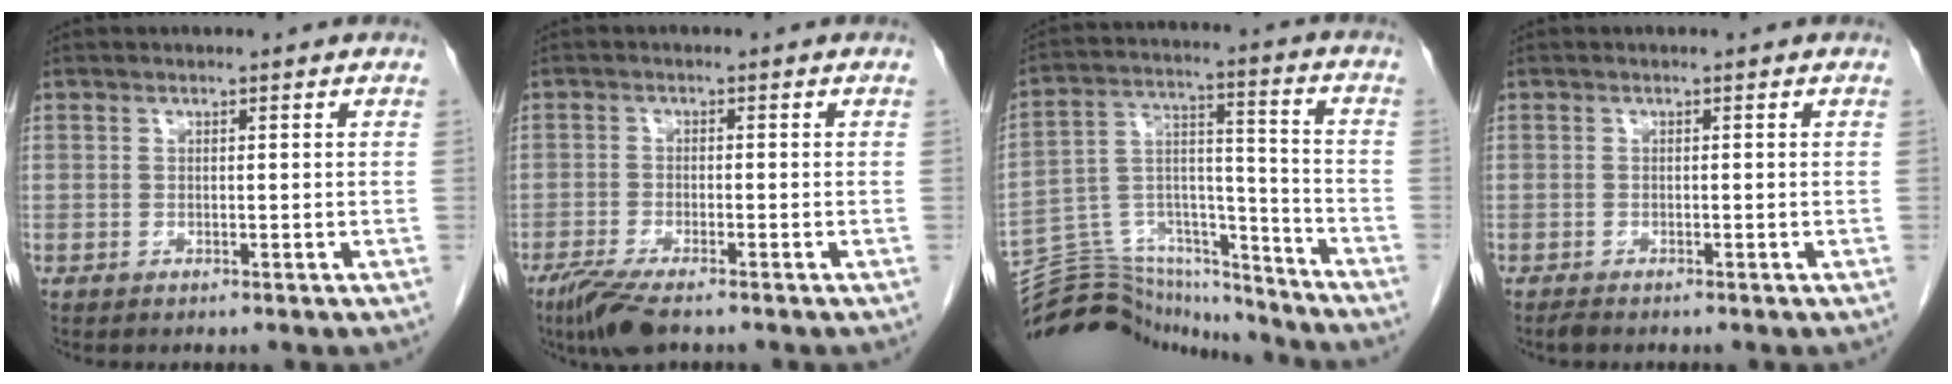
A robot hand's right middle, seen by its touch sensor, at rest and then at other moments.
{"total": 5.9, "force": [-4.3, 0.9, 4.0], "torque": [-0.078, -0.016, -0.074]}
{"total": 19.9, "force": [-19.1, 4.2, 3.5], "torque": [-0.077, 0.046, -0.302]}
{"total": 1.1, "force": [-0.9, 0.2, 0.5], "torque": [-0.020, -0.004, -0.016]}